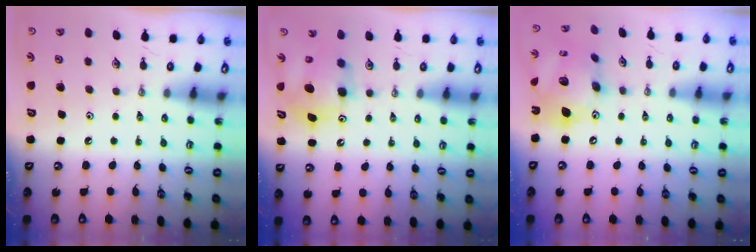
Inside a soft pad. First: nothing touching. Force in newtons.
{"total": 8.0, "press": 8.0, "slide": 0.4}
{"total": 17.8, "press": 17.7, "slide": 1.7}